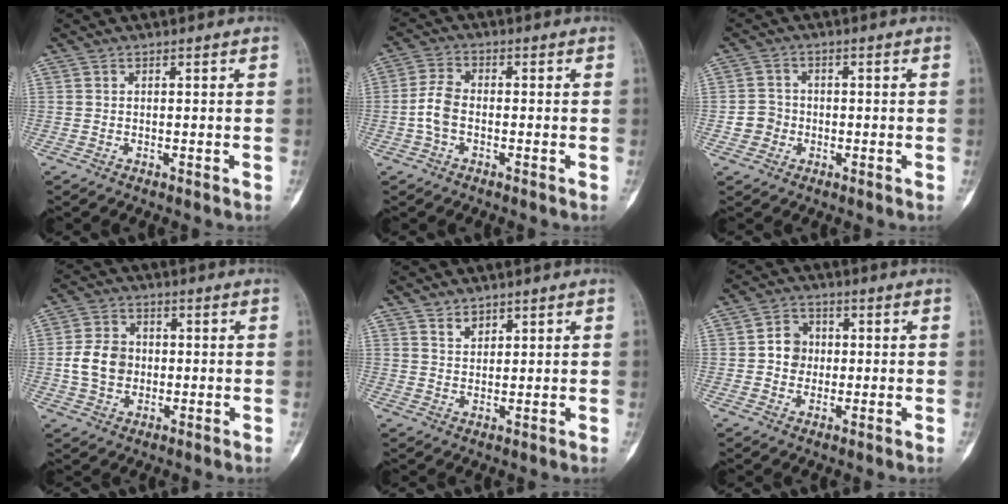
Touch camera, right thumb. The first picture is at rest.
{"total": 4.8, "force": [-1.1, 2.9, 3.6], "torque": [-0.081, 0.018, -0.028]}
{"total": 3.6, "force": [-0.9, 3.4, 0.8], "torque": [0.003, 0.011, -0.023]}
{"total": 7.6, "force": [-0.5, 6.2, 4.4], "torque": [-0.065, 0.012, -0.012]}
{"total": 2.4, "force": [1.9, 1.3, 0.7], "torque": [0.002, -0.014, 0.033]}
{"total": 5.3, "force": [0.2, 4.7, 2.4], "torque": [-0.013, 0.008, -0.004]}